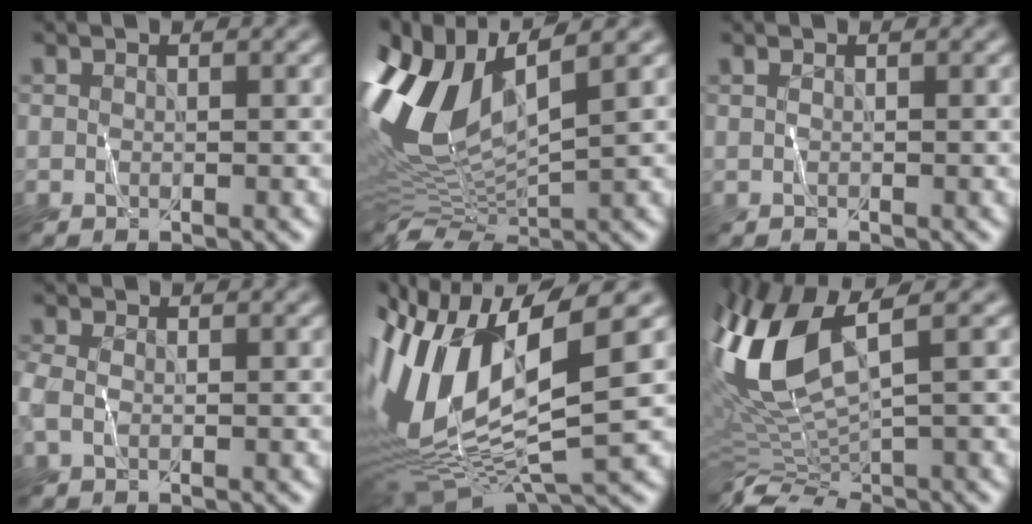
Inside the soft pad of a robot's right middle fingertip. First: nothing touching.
{"total": 12.0, "force": [2.6, 5.0, 10.6], "torque": [-0.245, 0.005, 0.052]}
{"total": 0.0}
{"total": 1.2, "force": [-0.1, 0.8, 0.8], "torque": [-0.023, 0.006, -0.007]}
{"total": 13.9, "force": [1.5, 5.8, 12.5], "torque": [-0.265, 0.000, 0.034]}
{"total": 8.4, "force": [1.3, 2.9, 7.8], "torque": [-0.159, 0.002, 0.023]}